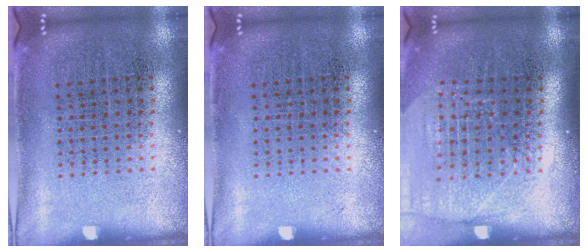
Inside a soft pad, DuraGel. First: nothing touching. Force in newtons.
{"total": 0.0}
{"total": 1.8, "press": 1.6, "slide": 0.8}